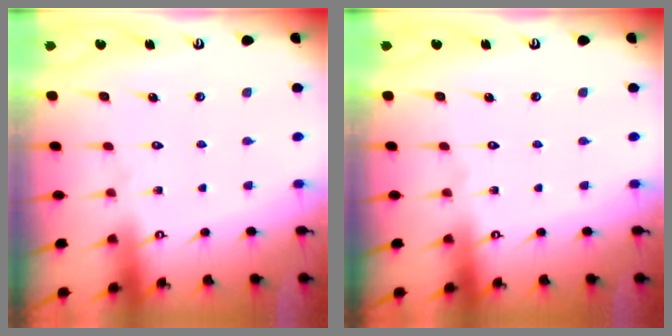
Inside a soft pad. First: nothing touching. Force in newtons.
{"total": 0.0}